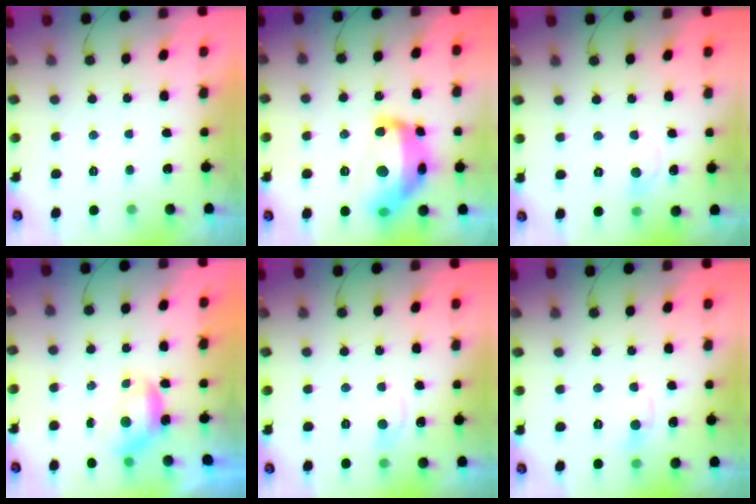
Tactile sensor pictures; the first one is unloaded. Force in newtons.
{"total": 19.1, "press": 19.0, "slide": 1.4}
{"total": 5.6, "press": 5.6, "slide": 0.8}
{"total": 5.2, "press": 5.2, "slide": 0.7}
{"total": 6.8, "press": 6.7, "slide": 0.9}
{"total": 7.0, "press": 6.9, "slide": 0.7}